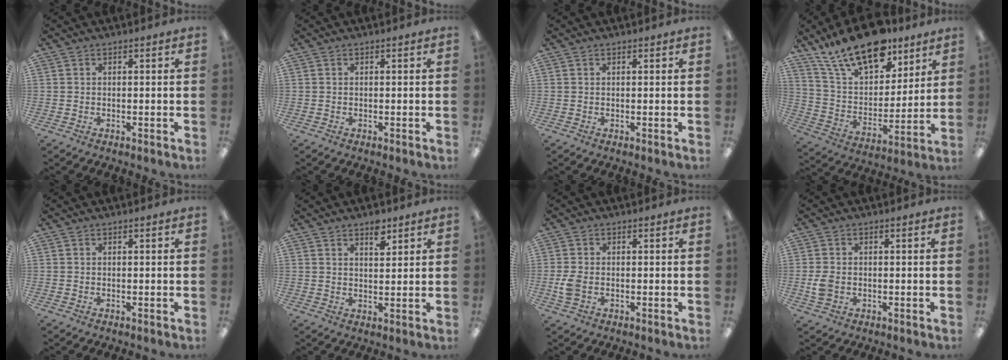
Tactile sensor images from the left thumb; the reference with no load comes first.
{"total": 0.0}
{"total": 0.6, "force": [0.4, 0.3, 0.3], "torque": [-0.008, 0.001, 0.008]}
{"total": 20.5, "force": [14.9, 9.2, 10.6], "torque": [-0.197, -0.088, 0.265]}
{"total": 0.0}
{"total": 4.6, "force": [3.4, 2.0, 2.5], "torque": [-0.023, -0.019, 0.054]}
{"total": 3.8, "force": [-0.7, 2.5, 2.8], "torque": [-0.054, -0.002, -0.016]}
{"total": 3.7, "force": [-0.6, 2.7, 2.4], "torque": [-0.040, 0.000, -0.012]}